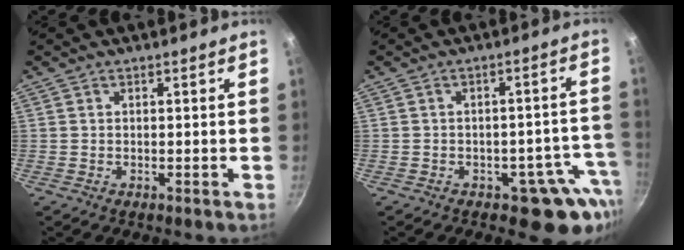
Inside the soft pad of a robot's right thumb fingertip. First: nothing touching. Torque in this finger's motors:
{"motor_torque": [0.97, 1.03, 0.59, -0.60, 0.01]}